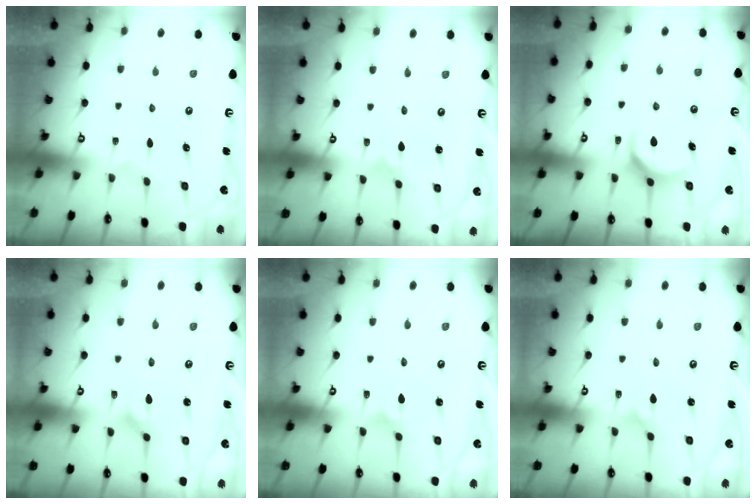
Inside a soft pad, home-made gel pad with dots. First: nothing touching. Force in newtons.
{"total": 0.0}
{"total": 7.3, "press": 7.3, "slide": 0.7}
{"total": 2.8, "press": 2.8, "slide": 0.4}
{"total": 2.2, "press": 2.2, "slide": 0.1}
{"total": 0.0}